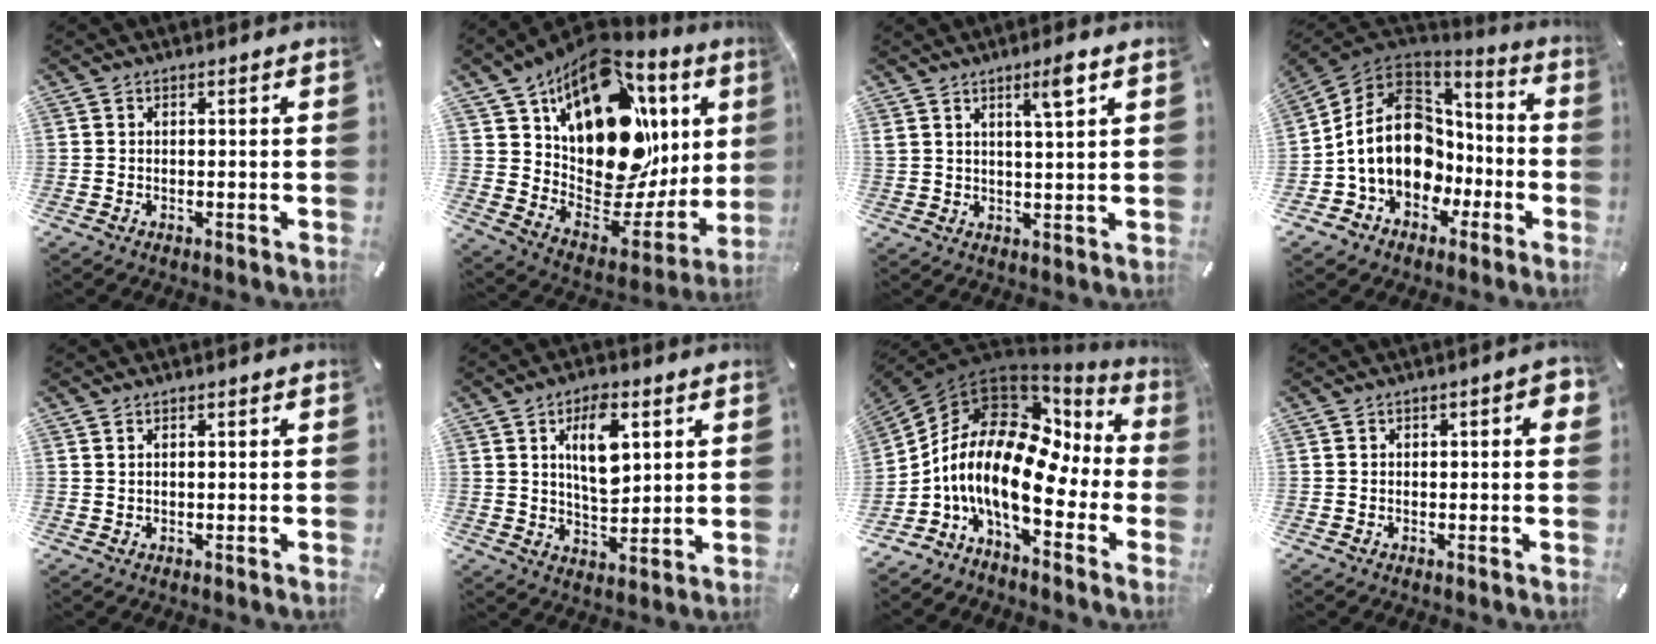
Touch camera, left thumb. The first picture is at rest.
{"total": 22.7, "force": [8.9, 13.2, 16.2], "torque": [-0.258, -0.094, 0.164]}
{"total": 5.8, "force": [3.6, 0.9, 4.5], "torque": [-0.080, -0.007, 0.058]}
{"total": 18.4, "force": [-0.8, 15.0, 10.7], "torque": [-0.212, 0.005, -0.013]}
{"total": 0.7, "force": [0.4, 0.3, 0.5], "torque": [-0.009, 0.001, 0.007]}
{"total": 10.1, "force": [3.8, 5.2, 7.8], "torque": [-0.137, -0.003, 0.061]}
{"total": 17.6, "force": [-3.1, 9.0, 14.8], "torque": [-0.313, -0.015, -0.059]}
{"total": 2.4, "force": [0.2, 1.4, 2.0], "torque": [-0.021, 0.003, -0.002]}